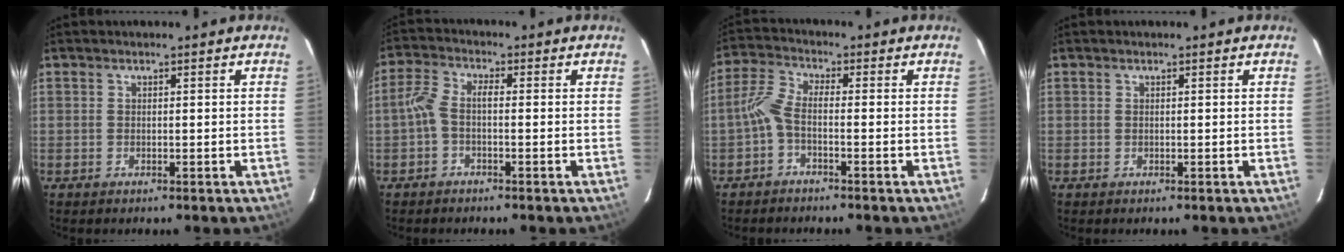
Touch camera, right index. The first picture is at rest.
{"total": 3.6, "force": [-1.2, 1.6, 3.1], "torque": [-0.073, 0.013, -0.027]}
{"total": 4.0, "force": [-1.8, 1.2, 3.4], "torque": [-0.088, 0.014, -0.040]}
{"total": 0.0}